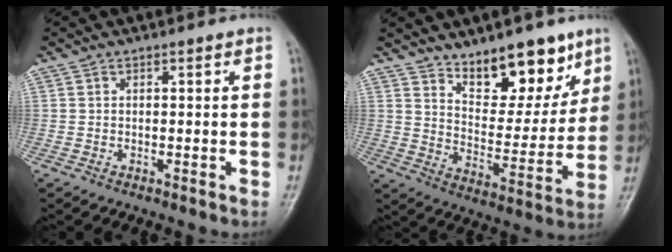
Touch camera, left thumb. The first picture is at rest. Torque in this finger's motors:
{"motor_torque": [0.34, 0.48, -0.05, -0.54, 0.08]}